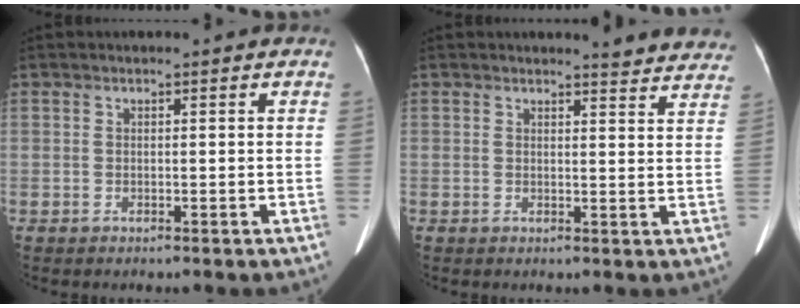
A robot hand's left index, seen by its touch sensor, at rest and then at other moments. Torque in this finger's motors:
{"motor_torque": [-0.09, 0.00, -0.08, -0.03]}